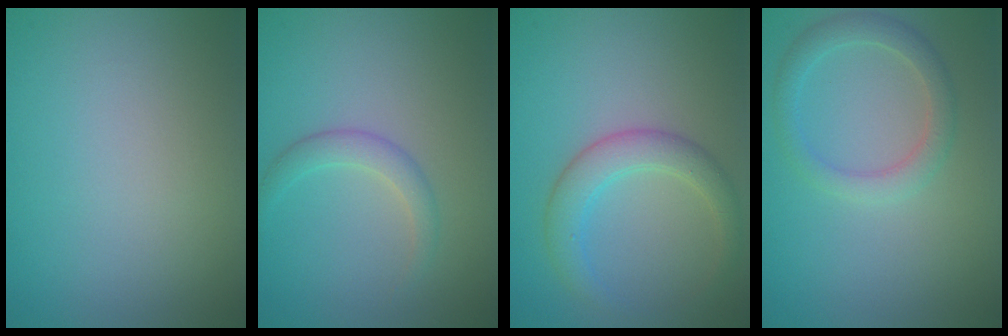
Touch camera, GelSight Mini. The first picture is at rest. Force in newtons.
{"total": 1.9, "press": 1.9, "slide": 0.2}
{"total": 3.3, "press": 3.3, "slide": 0.2}
{"total": 2.5, "press": 2.5, "slide": 0.1}